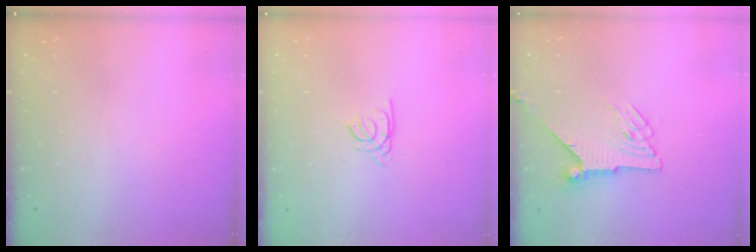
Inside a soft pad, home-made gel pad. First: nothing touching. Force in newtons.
{"total": 1.3, "press": 1.3, "slide": 0.4}
{"total": 7.7, "press": 7.7, "slide": 0.2}